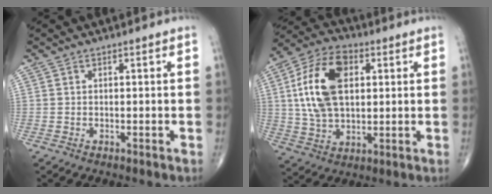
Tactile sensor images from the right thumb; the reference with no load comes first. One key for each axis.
{"total": 16.6, "fx": 3.3, "fy": 9.9, "fz": 12.9, "tx": -0.237, "ty": 0.010, "tz": 0.059}